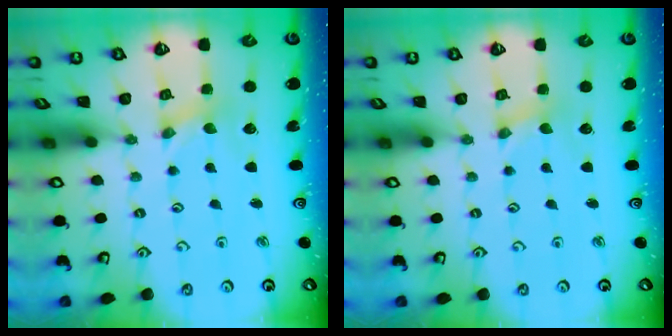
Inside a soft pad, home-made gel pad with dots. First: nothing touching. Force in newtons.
{"total": 0.0}